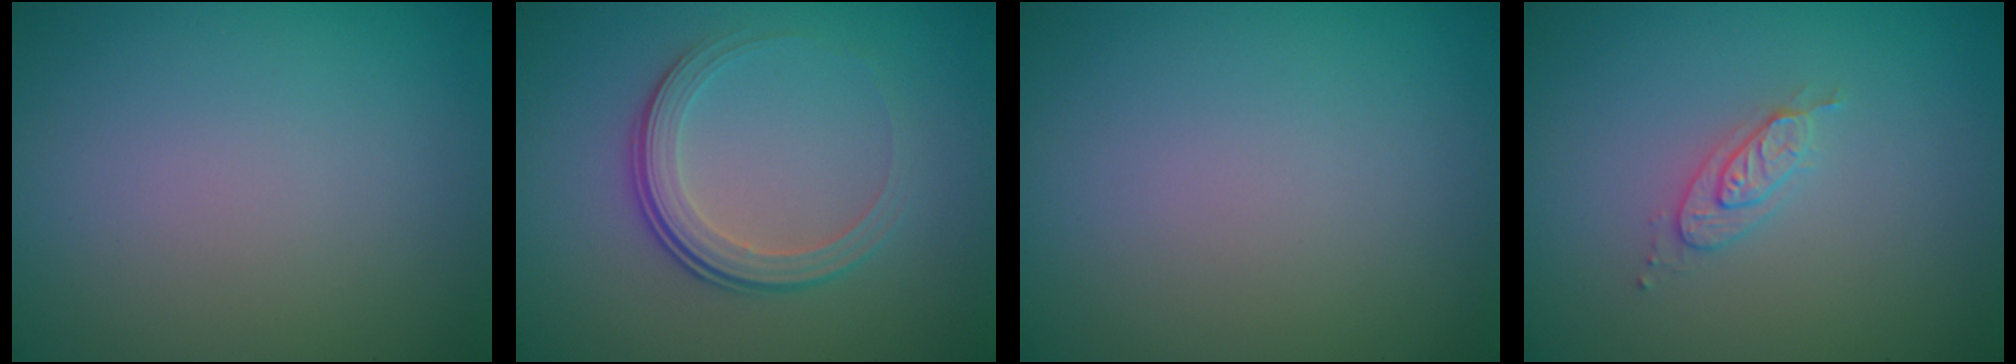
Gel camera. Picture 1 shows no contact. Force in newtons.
{"total": 3.7, "press": 2.6, "slide": 2.7}
{"total": 0.0}
{"total": 2.0, "press": 2.0, "slide": 0.4}